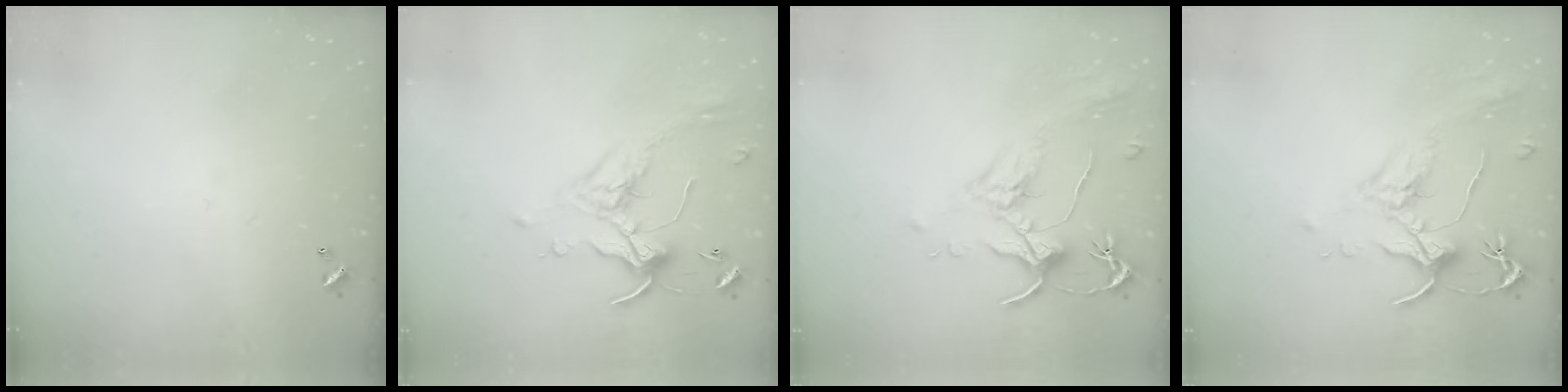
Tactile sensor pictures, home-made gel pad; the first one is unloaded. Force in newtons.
{"total": 0.6, "press": 0.5, "slide": 0.3}
{"total": 1.9, "press": 1.9, "slide": 0.6}
{"total": 1.9, "press": 1.9, "slide": 0.6}